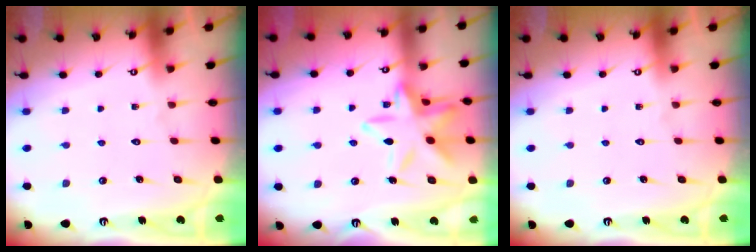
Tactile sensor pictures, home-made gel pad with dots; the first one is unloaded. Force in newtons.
{"total": 15.4, "press": 15.4, "slide": 0.9}
{"total": 0.0}